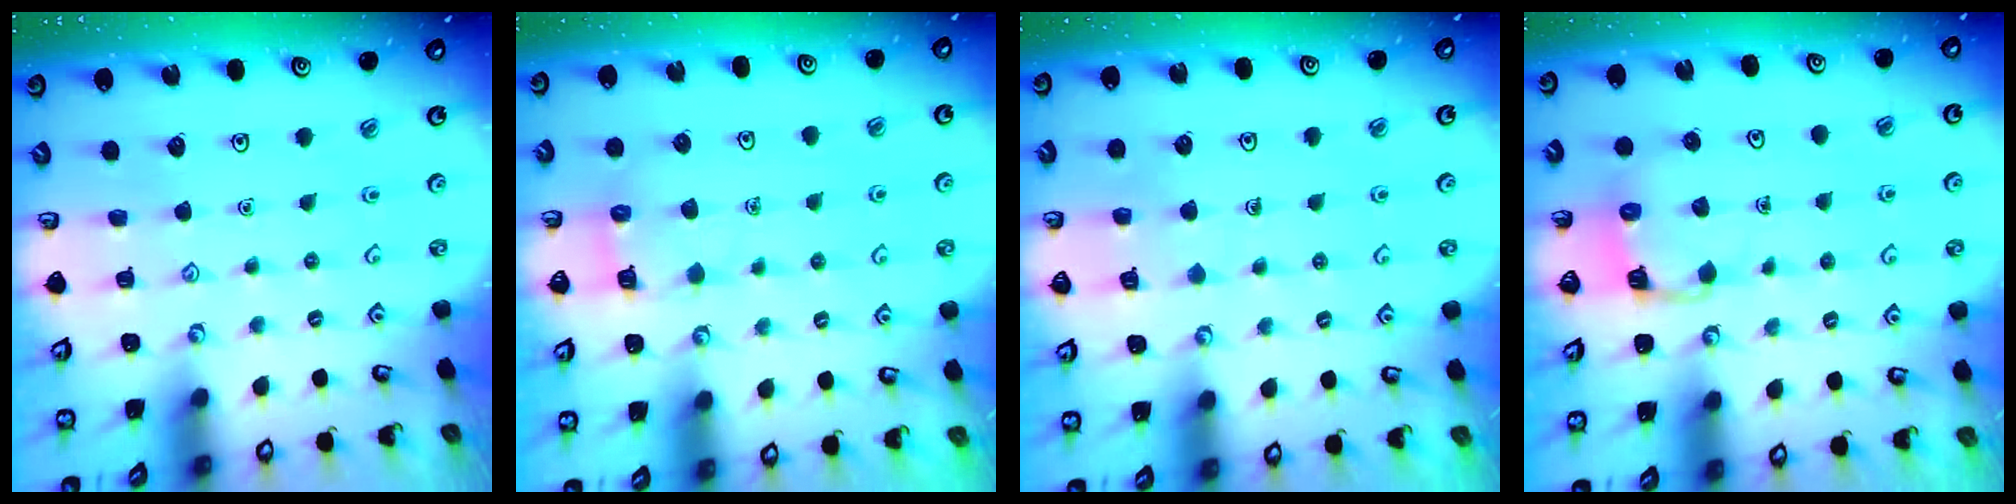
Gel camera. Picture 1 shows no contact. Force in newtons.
{"total": 4.8, "press": 4.8, "slide": 0.5}
{"total": 4.7, "press": 4.6, "slide": 0.4}
{"total": 2.8, "press": 2.8, "slide": 0.2}